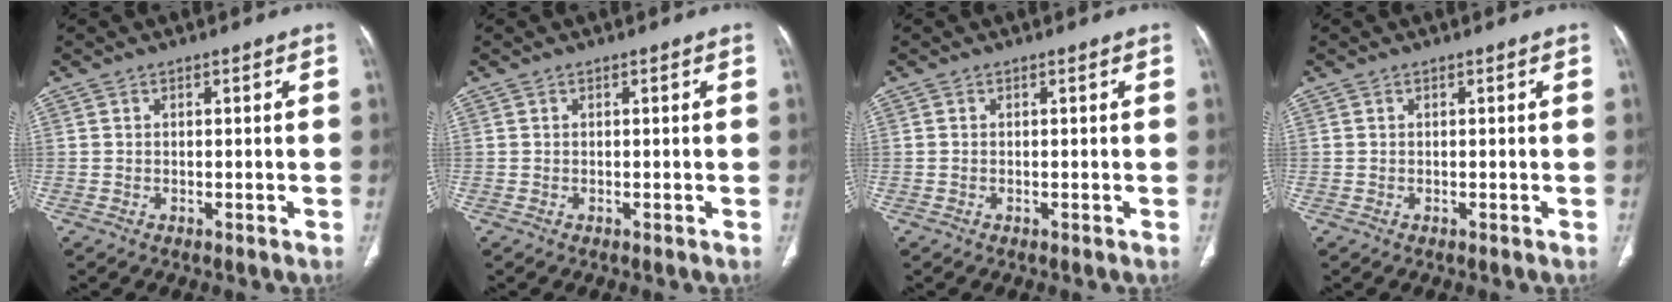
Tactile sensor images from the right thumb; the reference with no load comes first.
{"total": 0.0}
{"total": 0.0}
{"total": 0.0}